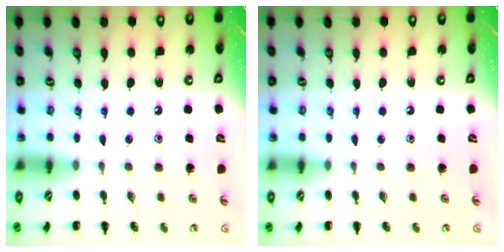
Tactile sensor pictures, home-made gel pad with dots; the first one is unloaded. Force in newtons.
{"total": 0.0}